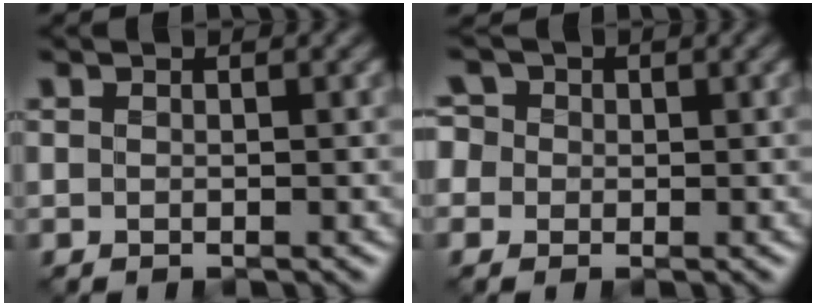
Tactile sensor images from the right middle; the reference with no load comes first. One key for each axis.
{"total": 4.7, "fx": 1.5, "fy": 4.0, "fz": 2.0, "tx": -0.050, "ty": 0.027, "tz": -0.004}